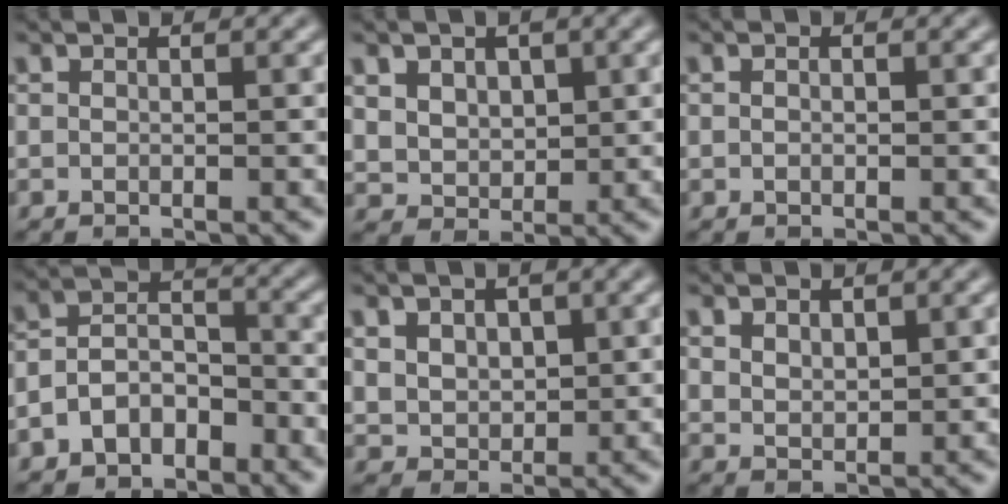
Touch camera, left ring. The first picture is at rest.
{"total": 4.2, "force": [1.6, 3.1, 2.2], "torque": [-0.056, 0.004, 0.031]}
{"total": 0.6, "force": [0.0, 0.4, 0.4], "torque": [-0.007, -0.003, 0.000]}
{"total": 4.8, "force": [-2.6, 3.1, 2.5], "torque": [-0.046, 0.005, -0.055]}
{"total": 3.7, "force": [1.2, 2.7, 2.1], "torque": [-0.043, 0.005, 0.018]}
{"total": 2.0, "force": [1.0, 1.2, 1.2], "torque": [-0.024, -0.004, 0.022]}